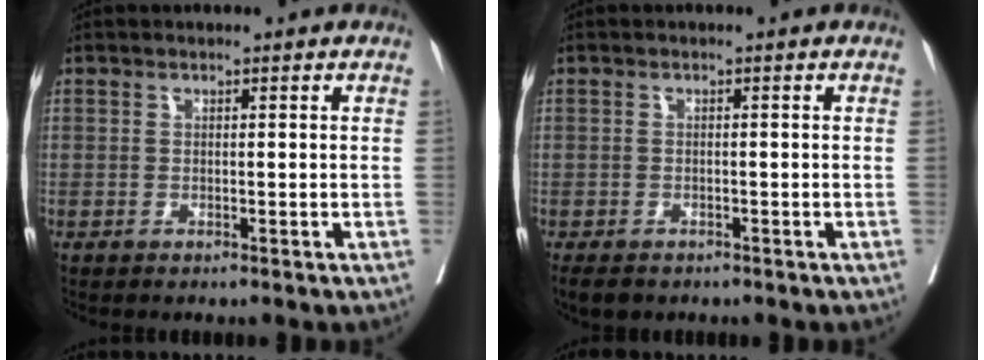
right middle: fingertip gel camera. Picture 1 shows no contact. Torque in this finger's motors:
{"motor_torque": [0.08, -0.07, 0.04, 0.01]}